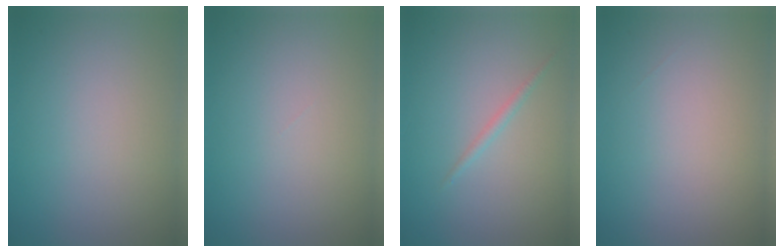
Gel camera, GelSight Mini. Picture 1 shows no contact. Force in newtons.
{"total": 0.0}
{"total": 0.8, "press": 0.8, "slide": 0.0}
{"total": 0.0}